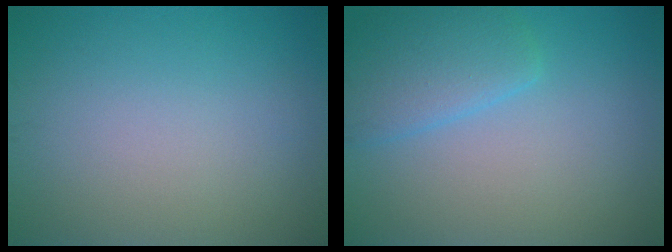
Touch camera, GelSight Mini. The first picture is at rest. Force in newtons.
{"total": 3.6, "press": 3.5, "slide": 0.2}